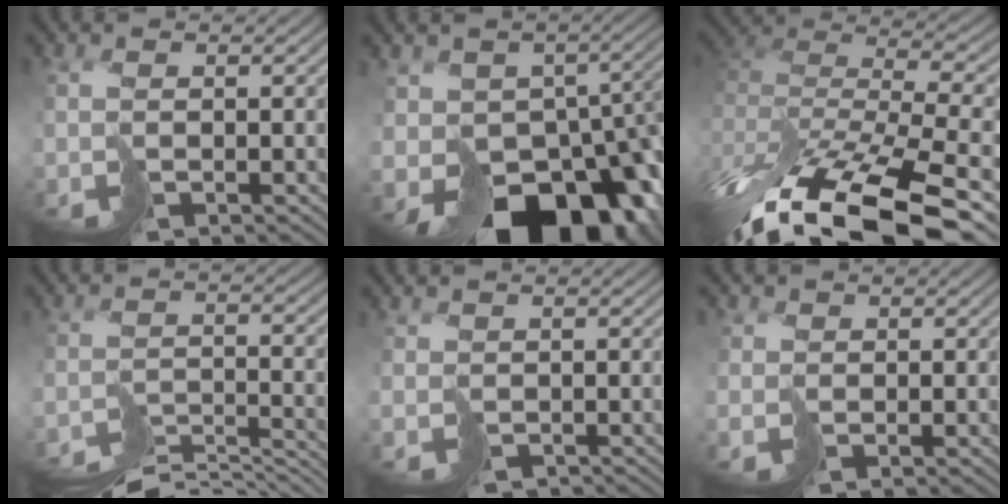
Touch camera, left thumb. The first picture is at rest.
{"total": 18.2, "force": [-8.6, 12.7, 9.8], "torque": [-0.137, -0.044, -0.092]}
{"total": 15.0, "force": [-8.4, 6.2, 10.7], "torque": [-0.224, -0.017, -0.122]}
{"total": 10.1, "force": [-9.5, 1.9, 2.8], "torque": [-0.041, 0.001, -0.130]}
{"total": 1.4, "force": [-1.0, 1.0, -0.3], "torque": [0.012, -0.010, -0.011]}
{"total": 1.2, "force": [0.3, 1.1, -0.4], "torque": [0.013, 0.001, 0.009]}